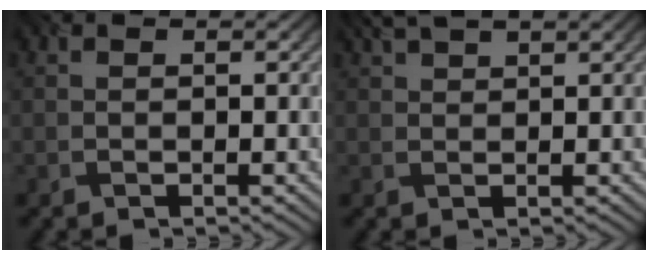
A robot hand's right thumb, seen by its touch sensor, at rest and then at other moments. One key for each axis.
{"total": 3.9, "fx": 2.8, "fy": 0.9, "fz": 2.5, "tx": -0.063, "ty": 0.012, "tz": 0.056}